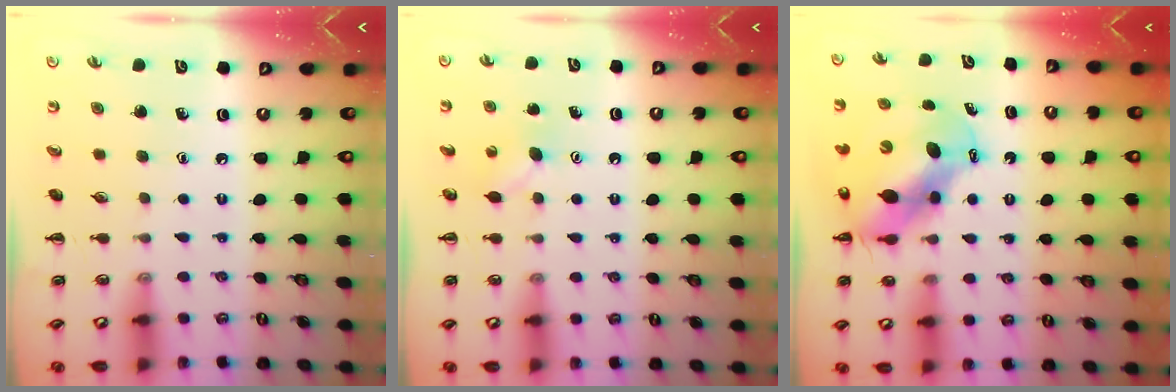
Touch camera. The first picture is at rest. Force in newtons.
{"total": 3.7, "press": 3.6, "slide": 1.0}
{"total": 10.2, "press": 9.9, "slide": 2.4}